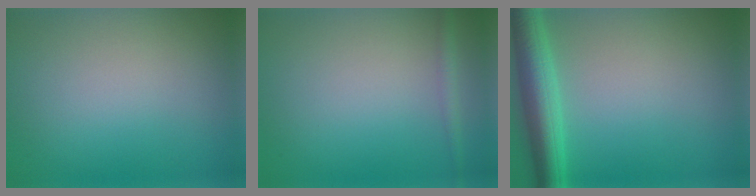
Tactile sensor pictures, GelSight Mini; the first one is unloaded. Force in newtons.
{"total": 1.3, "press": 1.3, "slide": 0.1}
{"total": 5.3, "press": 5.3, "slide": 0.1}